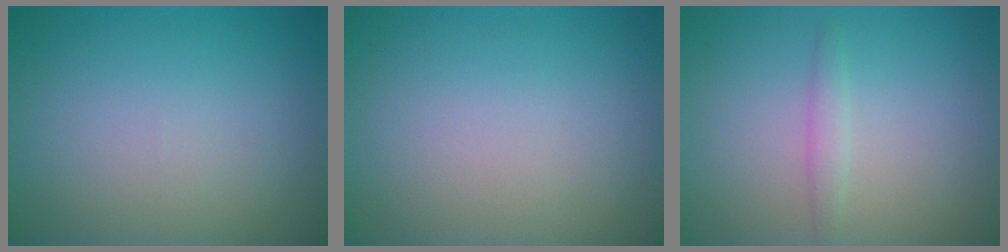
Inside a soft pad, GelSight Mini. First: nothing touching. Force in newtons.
{"total": 0.0}
{"total": 1.2, "press": 1.2, "slide": 0.1}